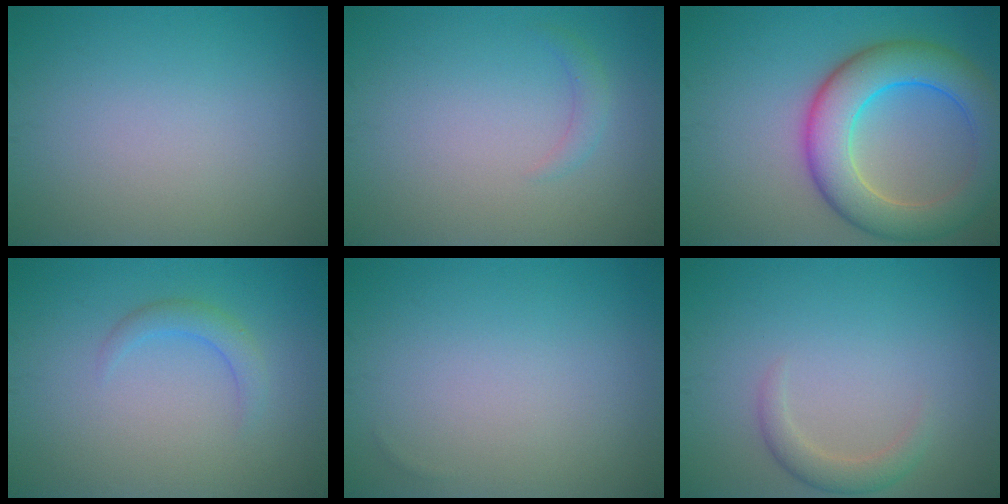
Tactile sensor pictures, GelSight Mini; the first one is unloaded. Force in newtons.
{"total": 1.1, "press": 1.1, "slide": 0.0}
{"total": 8.5, "press": 8.5, "slide": 0.2}
{"total": 1.8, "press": 1.8, "slide": 0.2}
{"total": 0.0}
{"total": 1.9, "press": 1.9, "slide": 0.1}